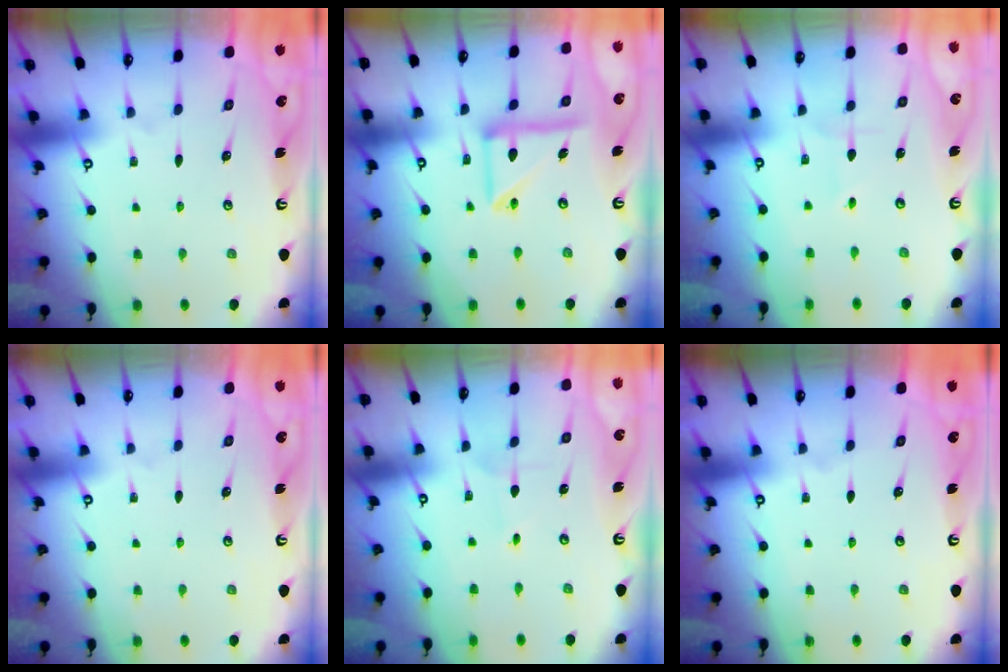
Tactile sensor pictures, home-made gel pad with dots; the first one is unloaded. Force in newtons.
{"total": 12.9, "press": 12.9, "slide": 1.4}
{"total": 1.3, "press": 1.3, "slide": 0.1}
{"total": 0.0}
{"total": 1.2, "press": 1.2, "slide": 0.1}
{"total": 0.0}